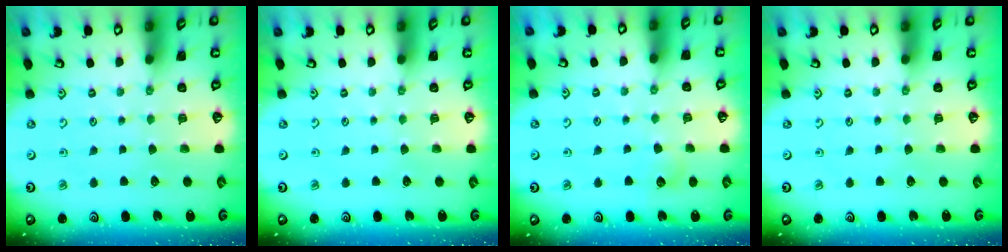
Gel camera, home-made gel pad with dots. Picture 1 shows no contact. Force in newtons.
{"total": 0.0}
{"total": 4.7, "press": 4.7, "slide": 0.6}
{"total": 0.0}